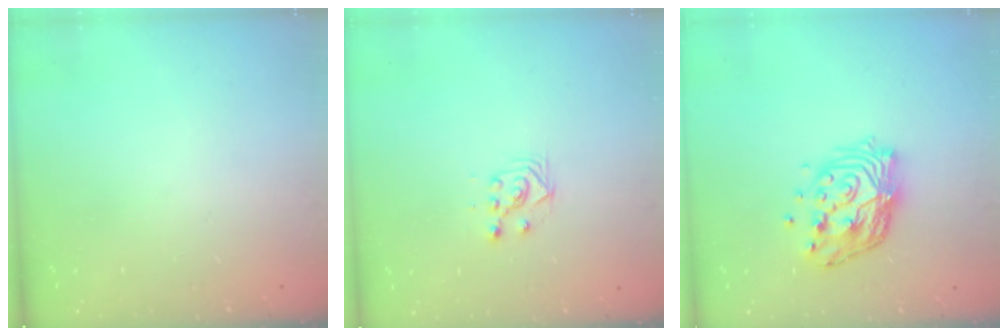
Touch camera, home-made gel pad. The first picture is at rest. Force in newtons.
{"total": 4.4, "press": 4.4, "slide": 0.7}
{"total": 14.3, "press": 14.2, "slide": 1.2}